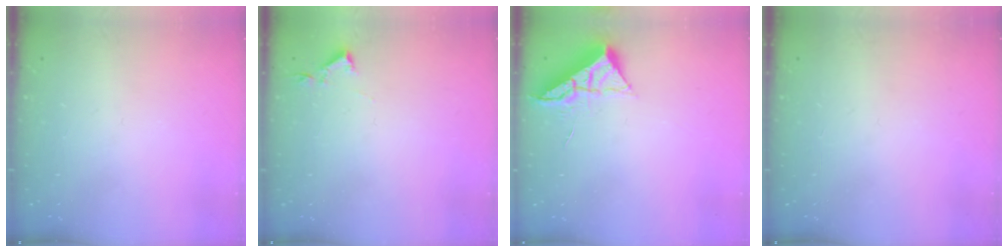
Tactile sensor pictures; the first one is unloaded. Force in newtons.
{"total": 2.9, "press": 2.9, "slide": 0.5}
{"total": 6.9, "press": 6.9, "slide": 0.5}
{"total": 0.0}